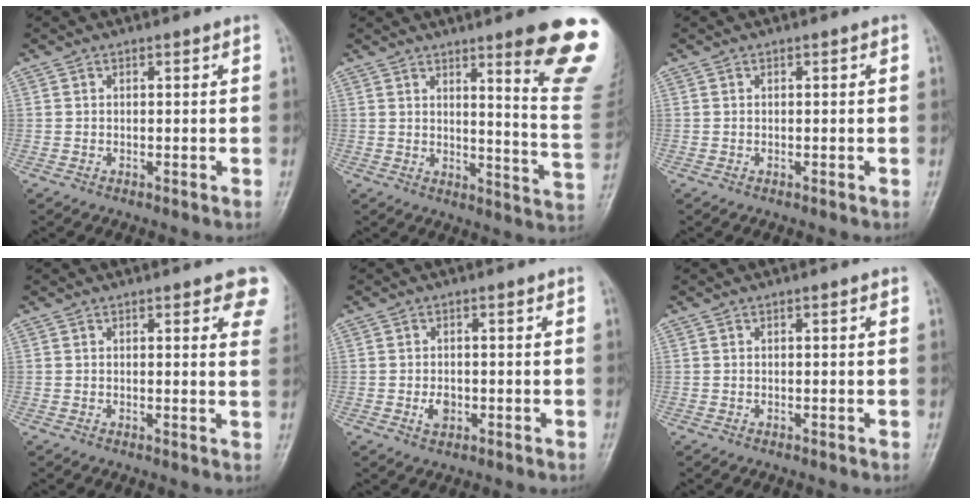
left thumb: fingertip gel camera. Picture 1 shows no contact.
{"total": 16.5, "force": [10.1, 1.5, 13.0], "torque": [-0.129, -0.069, 0.125]}
{"total": 0.0}
{"total": 7.4, "force": [4.5, 2.6, 5.3], "torque": [-0.029, -0.013, 0.042]}
{"total": 2.5, "force": [-0.5, 1.8, 1.7], "torque": [-0.024, 0.000, -0.006]}
{"total": 0.5, "force": [0.3, 0.0, 0.4], "torque": [-0.008, 0.000, 0.002]}